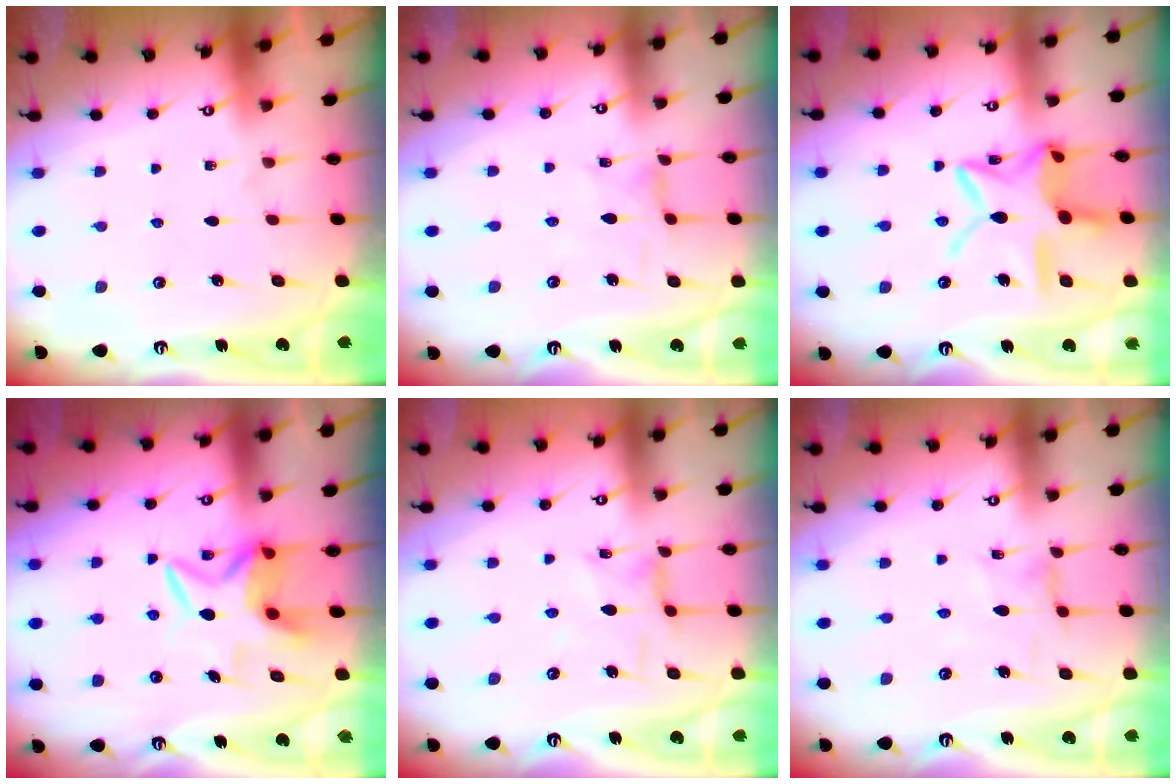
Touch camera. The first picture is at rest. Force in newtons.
{"total": 1.4, "press": 1.4, "slide": 0.3}
{"total": 14.9, "press": 14.9, "slide": 1.1}
{"total": 7.0, "press": 7.0, "slide": 0.7}
{"total": 2.4, "press": 2.4, "slide": 0.3}
{"total": 1.2, "press": 1.2, "slide": 0.3}